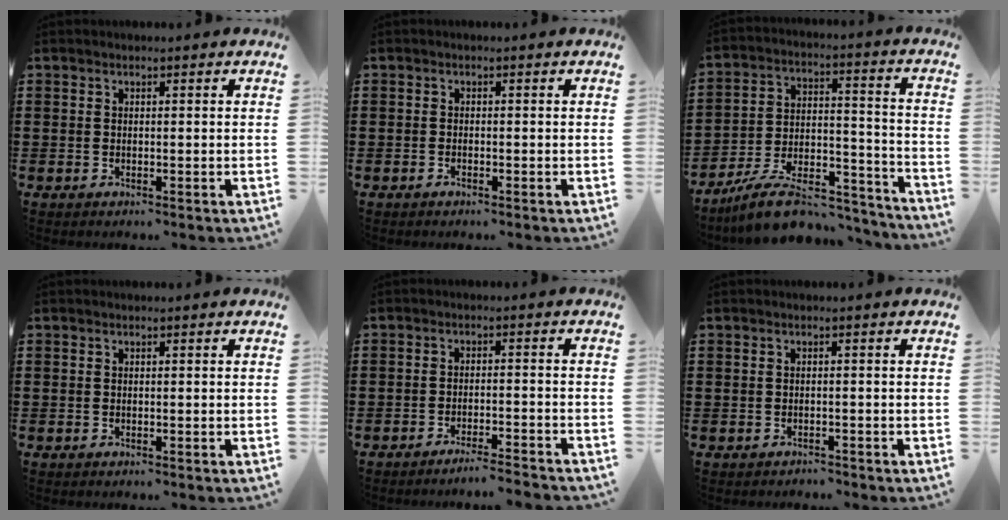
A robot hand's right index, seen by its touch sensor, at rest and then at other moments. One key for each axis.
{"total": 0.5, "fx": -0.4, "fy": 0.1, "fz": 0.3, "tx": -0.008, "ty": -0.003, "tz": -0.006}
{"total": 11.4, "fx": -9.5, "fy": 3.4, "fz": 5.2, "tx": -0.080, "ty": 0.039, "tz": -0.177}
{"total": 0.0}
{"total": 3.0, "fx": -2.9, "fy": -0.4, "fz": 0.8, "tx": -0.016, "ty": -0.002, "tz": -0.059}
{"total": 0.9, "fx": -0.8, "fy": 0.2, "fz": -0.1, "tx": -0.001, "ty": 0.004, "tz": -0.020}